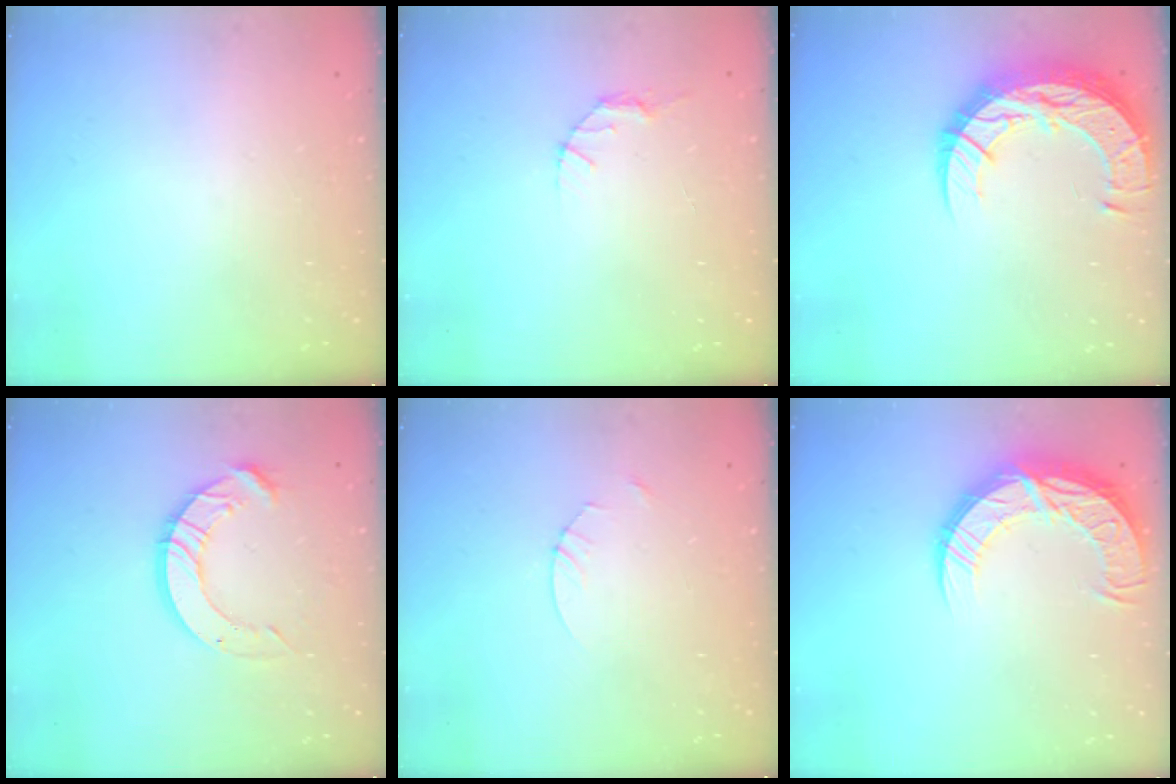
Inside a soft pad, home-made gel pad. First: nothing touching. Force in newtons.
{"total": 2.7, "press": 2.7, "slide": 0.4}
{"total": 16.4, "press": 16.4, "slide": 1.0}
{"total": 10.2, "press": 10.2, "slide": 1.2}
{"total": 2.5, "press": 2.5, "slide": 0.3}
{"total": 14.6, "press": 14.5, "slide": 0.8}